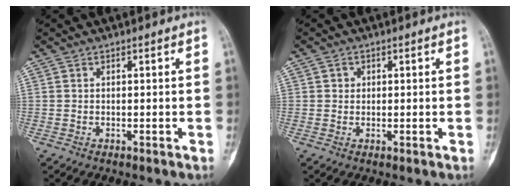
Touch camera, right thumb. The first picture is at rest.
{"total": 1.4, "force": [0.3, 1.3, 0.4], "torque": [0.002, 0.002, 0.002]}